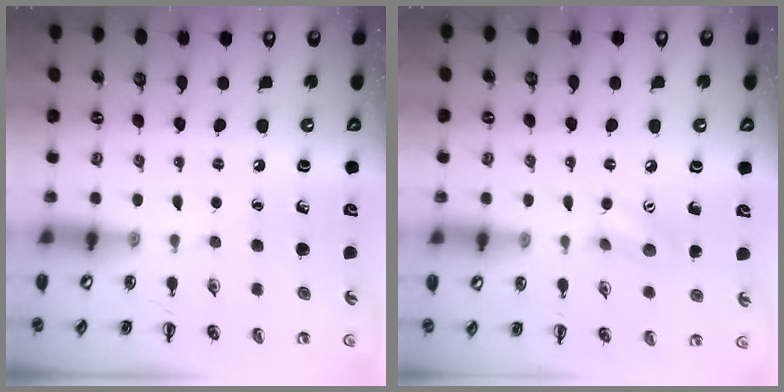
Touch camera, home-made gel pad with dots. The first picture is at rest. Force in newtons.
{"total": 8.1, "press": 8.0, "slide": 1.5}